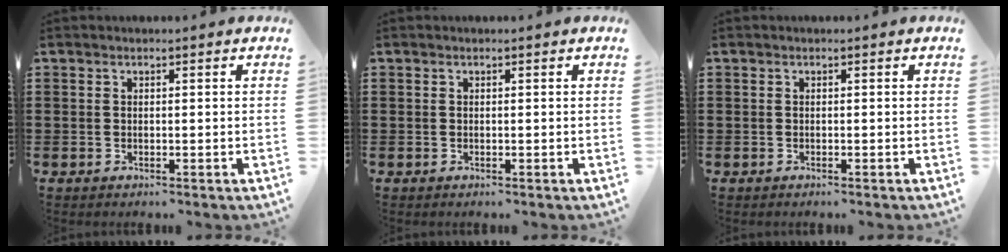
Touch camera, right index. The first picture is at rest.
{"total": 0.0}
{"total": 0.0}